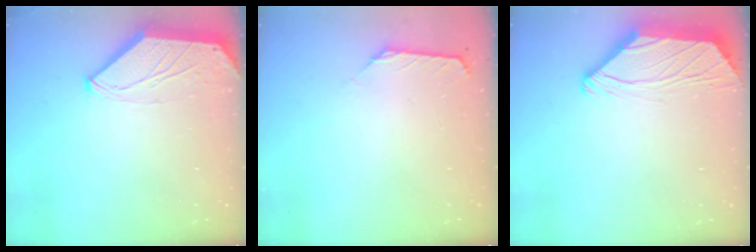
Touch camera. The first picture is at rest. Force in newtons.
{"total": 1.6, "press": 1.5, "slide": 0.6}
{"total": 2.0, "press": 2.0, "slide": 0.6}